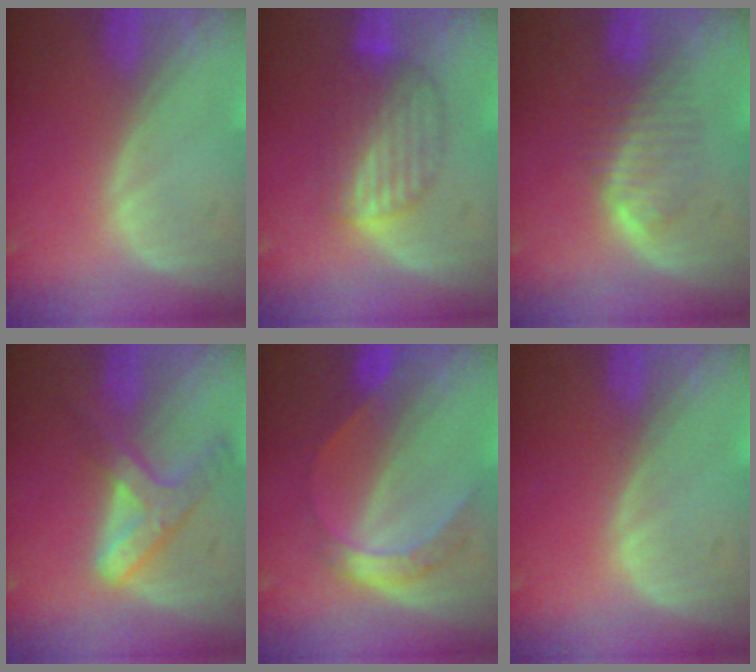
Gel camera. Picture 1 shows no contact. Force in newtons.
{"total": 6.4, "press": 6.3, "slide": 1.2}
{"total": 4.4, "press": 4.3, "slide": 0.9}
{"total": 6.6, "press": 5.8, "slide": 3.3}
{"total": 5.3, "press": 5.3, "slide": 0.1}
{"total": 0.0}